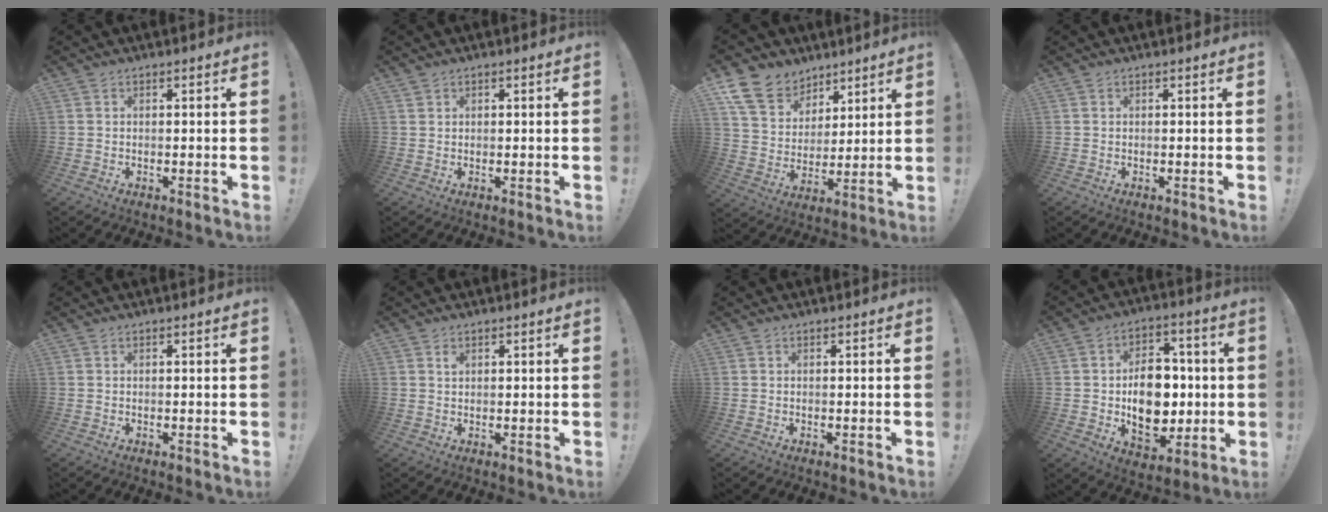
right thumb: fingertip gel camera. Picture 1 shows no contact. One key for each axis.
{"total": 1.0, "fx": 0.8, "fy": 0.6, "fz": 0.3, "tx": 0.000, "ty": -0.003, "tz": 0.014}
{"total": 14.0, "fx": 9.5, "fy": 9.2, "fz": 4.5, "tx": -0.091, "ty": -0.058, "tz": 0.187}
{"total": 0.0}
{"total": 0.0}
{"total": 1.1, "fx": 0.7, "fy": 0.7, "fz": 0.4, "tx": 0.001, "ty": -0.003, "tz": 0.011}
{"total": 0.0}
{"total": 16.0, "fx": -0.6, "fy": 11.5, "fz": 11.2, "tx": -0.172, "ty": 0.003, "tz": -0.007}